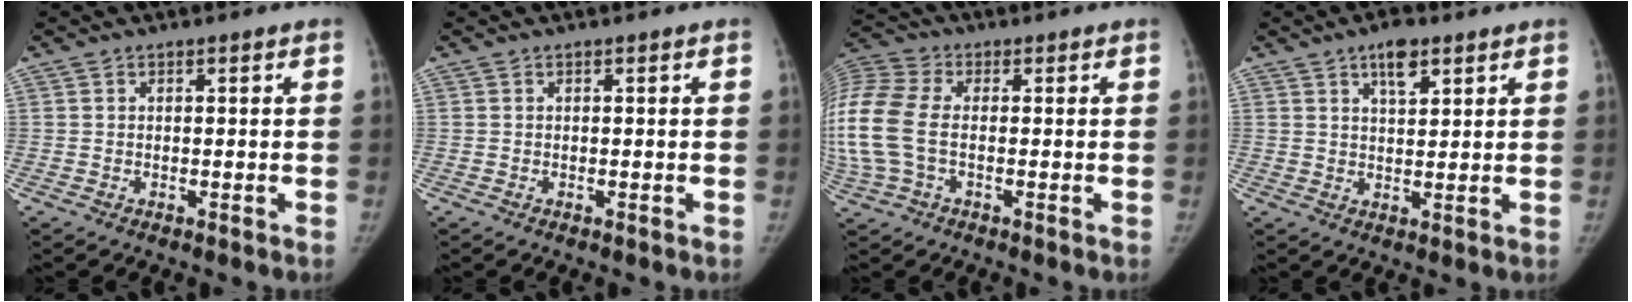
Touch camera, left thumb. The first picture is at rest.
{"total": 0.0}
{"total": 16.6, "force": [-0.8, 10.7, 12.6], "torque": [-0.337, 0.018, -0.013]}
{"total": 5.2, "force": [3.2, 2.3, 3.4], "torque": [-0.036, -0.013, 0.051]}